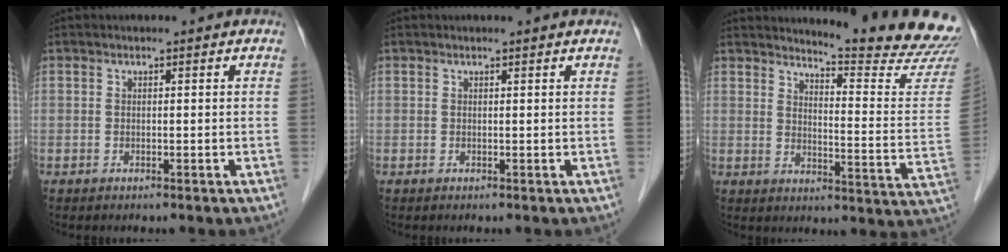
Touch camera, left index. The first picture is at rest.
{"total": 1.1, "force": [1.1, 0.0, 0.2], "torque": [-0.012, 0.006, 0.013]}
{"total": 17.9, "force": [17.3, -0.8, 4.3], "torque": [-0.061, -0.139, 0.195]}